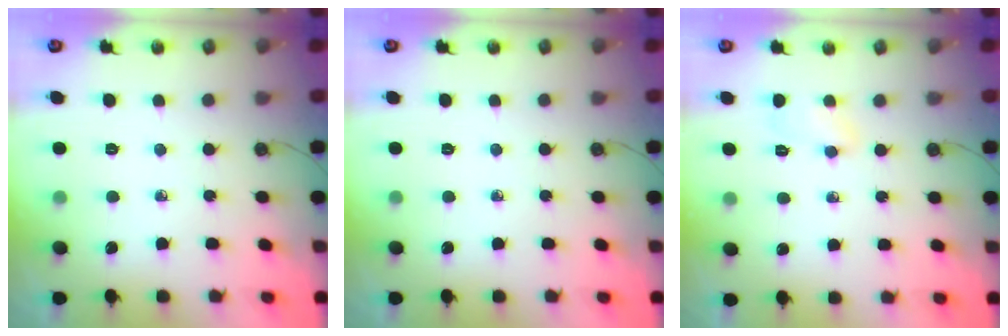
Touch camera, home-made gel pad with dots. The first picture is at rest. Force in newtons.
{"total": 0.0}
{"total": 3.9, "press": 3.9, "slide": 0.7}